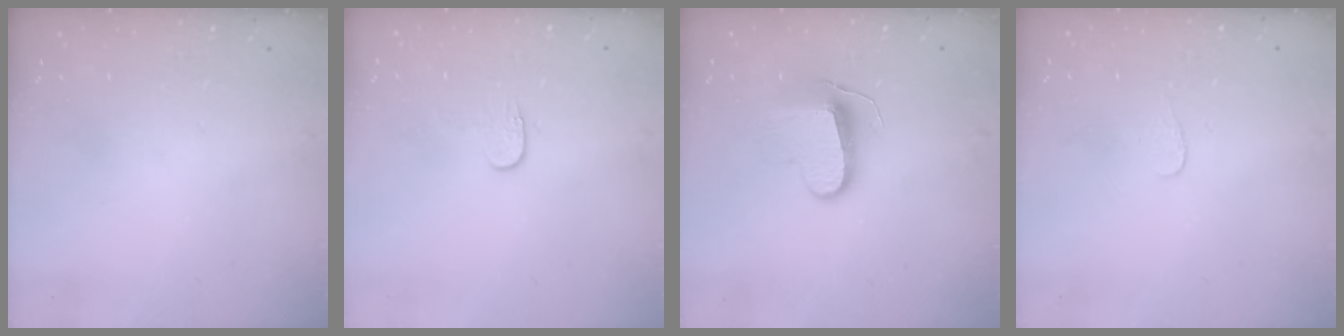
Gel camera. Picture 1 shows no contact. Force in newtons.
{"total": 3.4, "press": 3.4, "slide": 0.4}
{"total": 9.5, "press": 9.5, "slide": 0.0}
{"total": 3.0, "press": 3.0, "slide": 0.2}